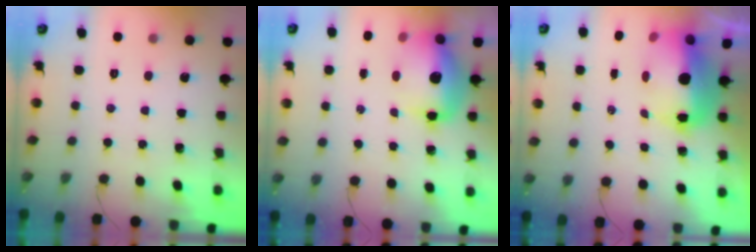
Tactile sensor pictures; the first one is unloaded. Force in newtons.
{"total": 12.9, "press": 12.5, "slide": 3.3}
{"total": 11.7, "press": 11.5, "slide": 2.1}